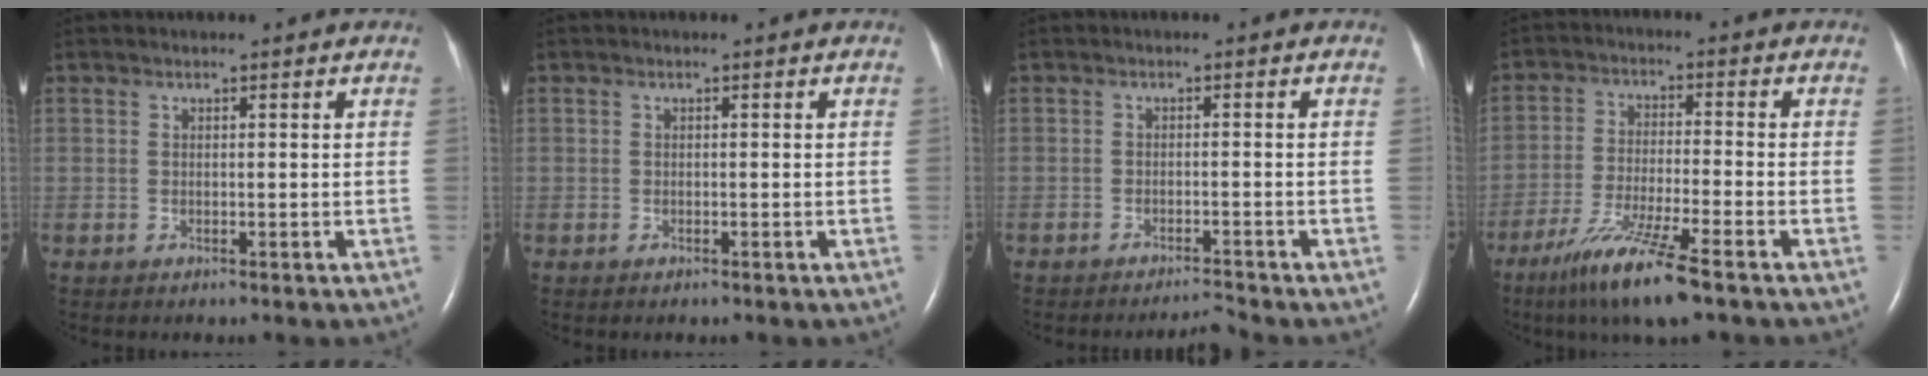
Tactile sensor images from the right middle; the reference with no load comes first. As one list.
[{"total": 0.0}, {"total": 2.0, "force": [-1.9, -0.7, -0.1], "torque": [0.000, -0.010, -0.029]}, {"total": 10.4, "force": [-7.0, -0.3, 7.7], "torque": [-0.152, -0.034, -0.129]}]